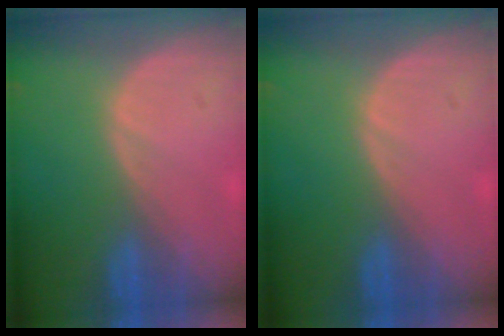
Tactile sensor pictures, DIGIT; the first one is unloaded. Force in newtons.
{"total": 0.0}